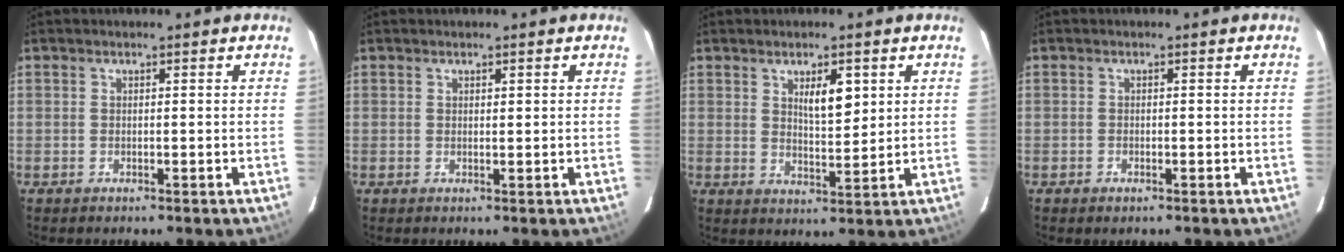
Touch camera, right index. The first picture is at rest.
{"total": 0.9, "force": [0.3, 0.4, 0.7], "torque": [-0.016, -0.001, 0.005]}
{"total": 5.6, "force": [2.2, 1.9, 4.8], "torque": [-0.082, -0.002, 0.042]}
{"total": 1.4, "force": [-0.7, 0.8, 0.9], "torque": [-0.020, 0.000, -0.005]}